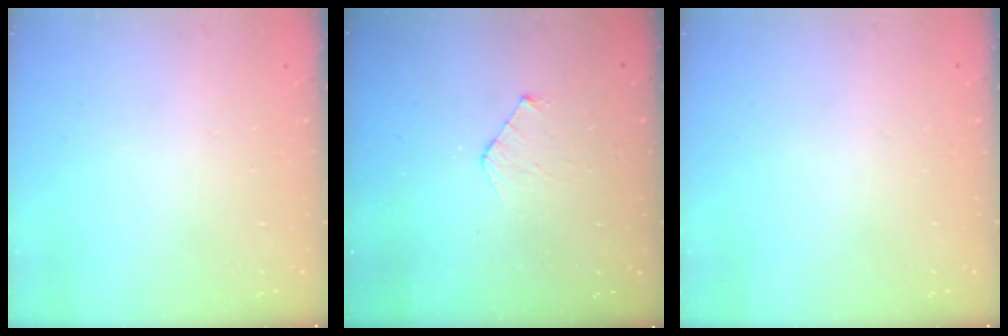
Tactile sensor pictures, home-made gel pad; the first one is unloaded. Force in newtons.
{"total": 3.8, "press": 3.8, "slide": 0.3}
{"total": 0.0}